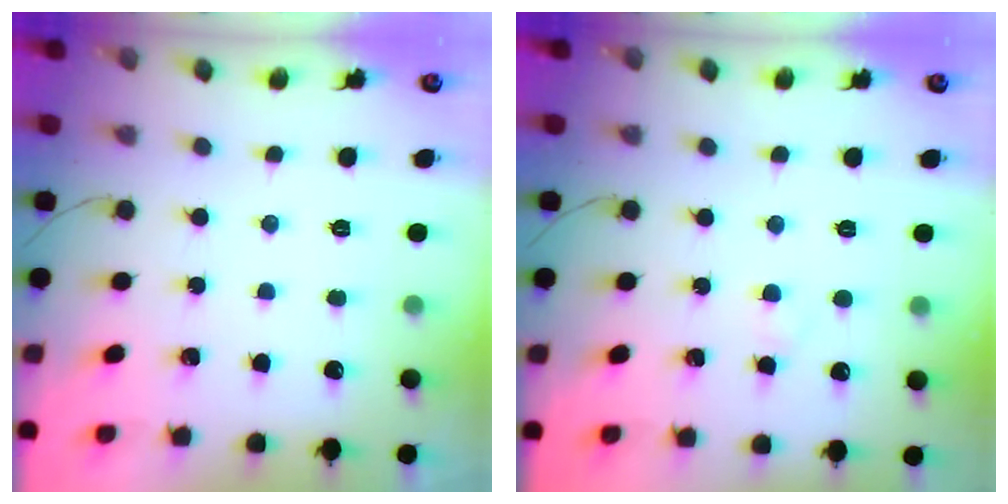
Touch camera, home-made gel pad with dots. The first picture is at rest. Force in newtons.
{"total": 1.3, "press": 1.1, "slide": 0.7}